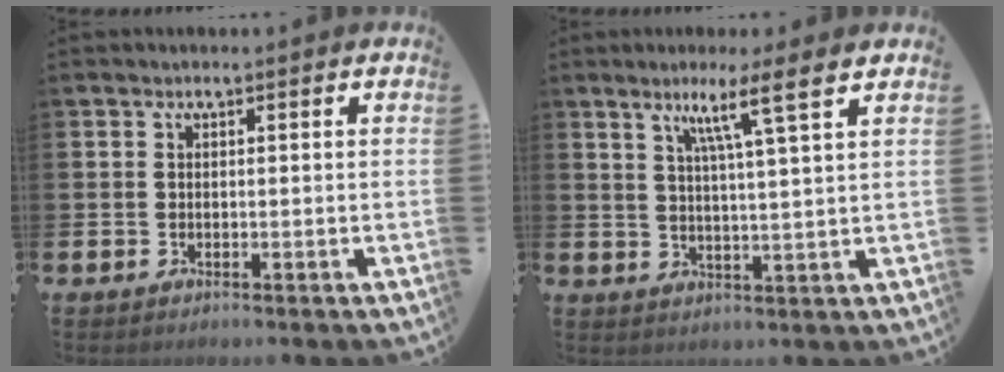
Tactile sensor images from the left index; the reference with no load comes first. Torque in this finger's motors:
{"motor_torque": [0.35, -0.38, 0.37, 0.18]}